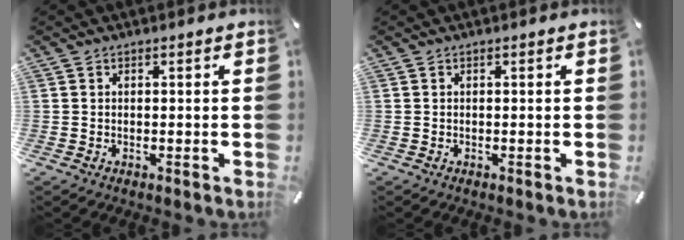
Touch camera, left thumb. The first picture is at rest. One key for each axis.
{"total": 0.0}